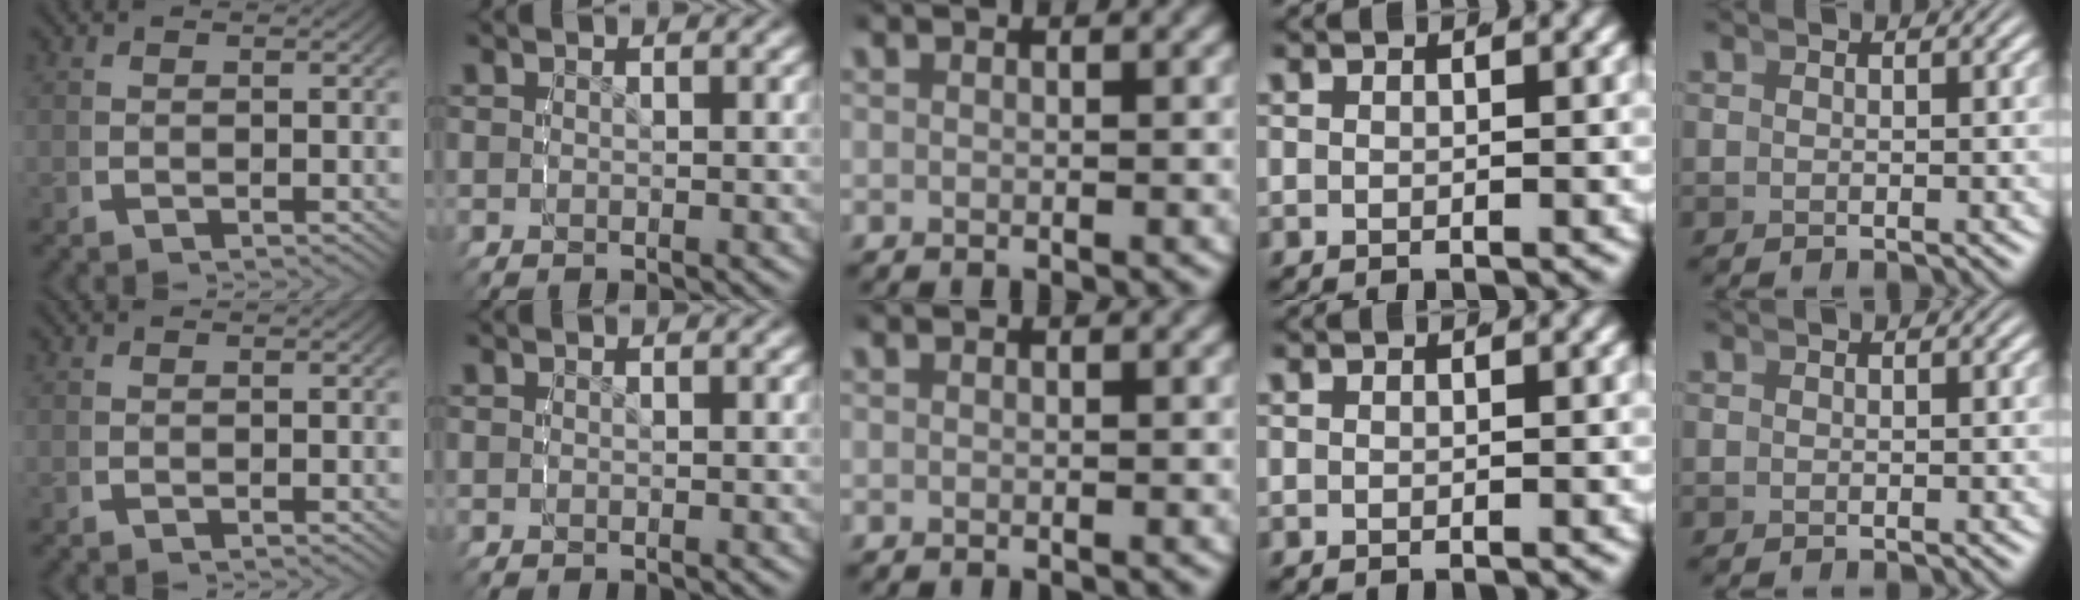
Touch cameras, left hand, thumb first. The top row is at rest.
{}